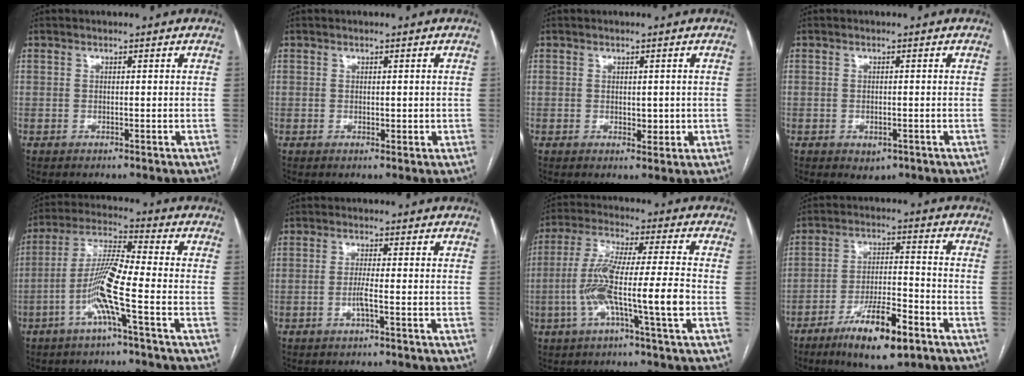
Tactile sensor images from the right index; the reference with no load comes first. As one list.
[{"total": 1.3, "force": [0.1, 0.9, 1.0], "torque": [-0.013, -0.001, 0.003]}, {"total": 2.4, "force": [0.0, 1.6, 1.8], "torque": [-0.021, -0.002, 0.006]}, {"total": 2.2, "force": [-1.0, 1.5, 1.3], "torque": [-0.013, 0.000, -0.003]}, {"total": 9.6, "force": [-3.5, -0.3, 8.9], "torque": [-0.180, 0.006, -0.074]}, {"total": 2.2, "force": [-0.8, -0.2, 2.1], "torque": [-0.043, -0.002, -0.017]}, {"total": 12.2, "force": [-3.2, -0.1, 11.8], "torque": [-0.234, 0.007, -0.065]}, {"total": 11.9, "force": [-7.1, 2.6, 9.1], "torque": [-0.165, -0.007, -0.115]}]